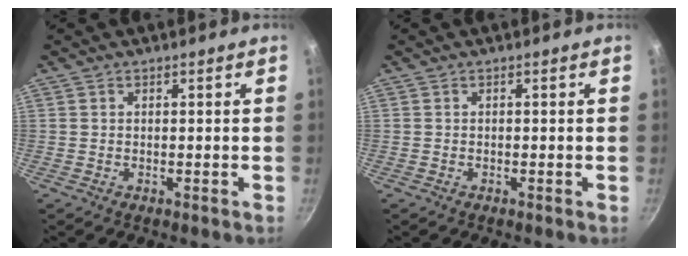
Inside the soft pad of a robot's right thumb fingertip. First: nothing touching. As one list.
[{"total": 0.0}]